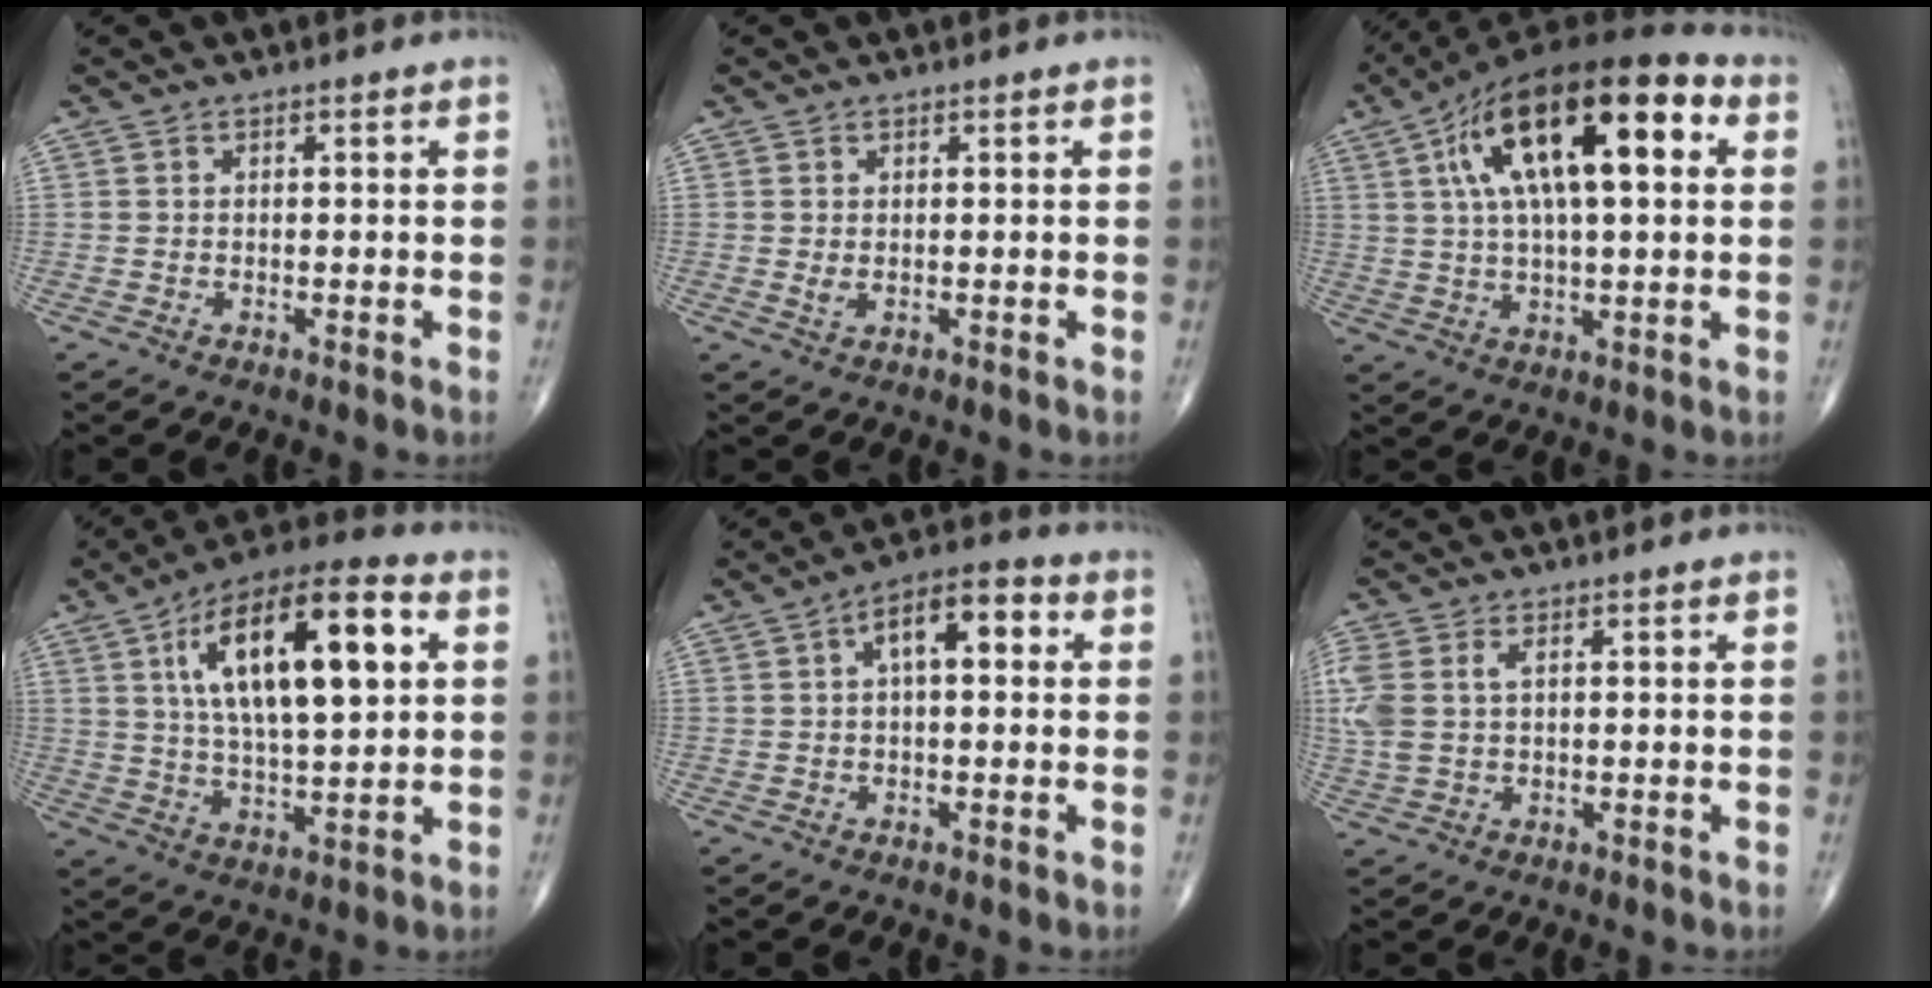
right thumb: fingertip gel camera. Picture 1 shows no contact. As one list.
[{"total": 1.1, "force": [0.2, 0.5, 0.9], "torque": [-0.017, -0.005, 0.007]}, {"total": 22.6, "force": [6.8, 8.8, 19.7], "torque": [-0.330, 0.021, 0.104]}, {"total": 20.9, "force": [5.7, 7.8, 18.5], "torque": [-0.301, 0.007, 0.089]}, {"total": 8.8, "force": [2.0, 4.0, 7.5], "torque": [-0.109, 0.028, 0.020]}, {"total": 7.5, "force": [1.6, 4.5, 5.8], "torque": [-0.167, 0.014, 0.038]}]